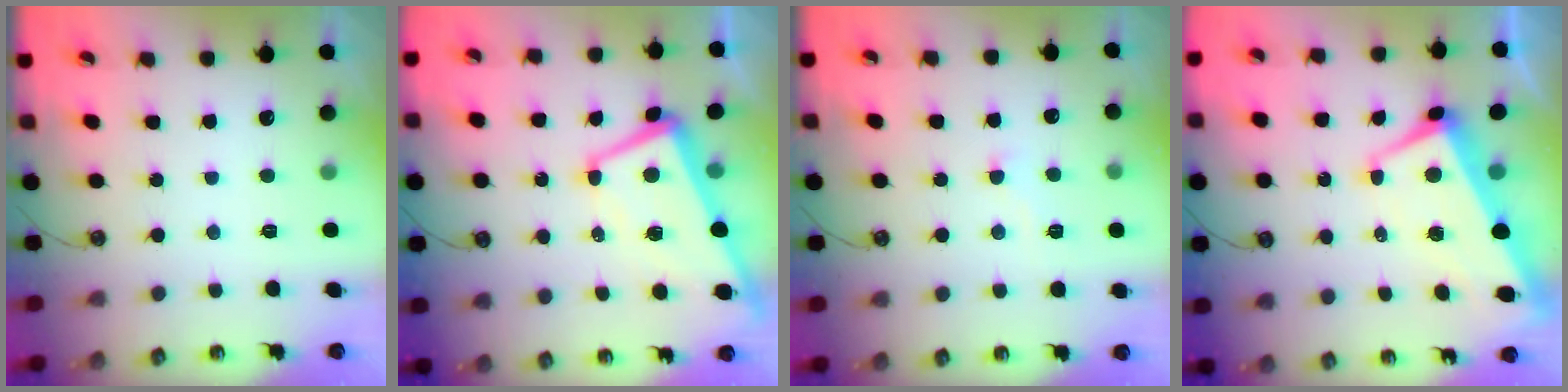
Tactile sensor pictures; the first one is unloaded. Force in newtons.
{"total": 2.9, "press": 2.8, "slide": 0.9}
{"total": 2.4, "press": 2.4, "slide": 0.4}
{"total": 1.7, "press": 1.0, "slide": 1.3}